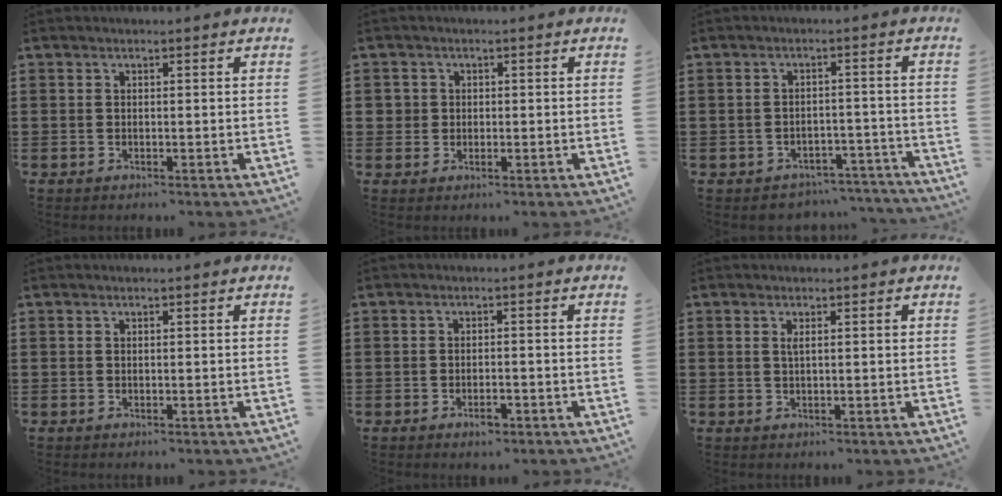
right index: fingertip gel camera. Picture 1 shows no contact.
{"total": 1.7, "force": [0.0, 1.7, 0.3], "torque": [-0.013, 0.009, -0.002]}
{"total": 2.8, "force": [-2.7, 0.9, 0.0], "torque": [-0.009, 0.004, -0.058]}
{"total": 0.0}
{"total": 2.0, "force": [-1.3, 0.7, 1.3], "torque": [-0.025, 0.001, -0.025]}
{"total": 1.6, "force": [0.4, 0.3, 1.5], "torque": [-0.029, 0.002, 0.006]}